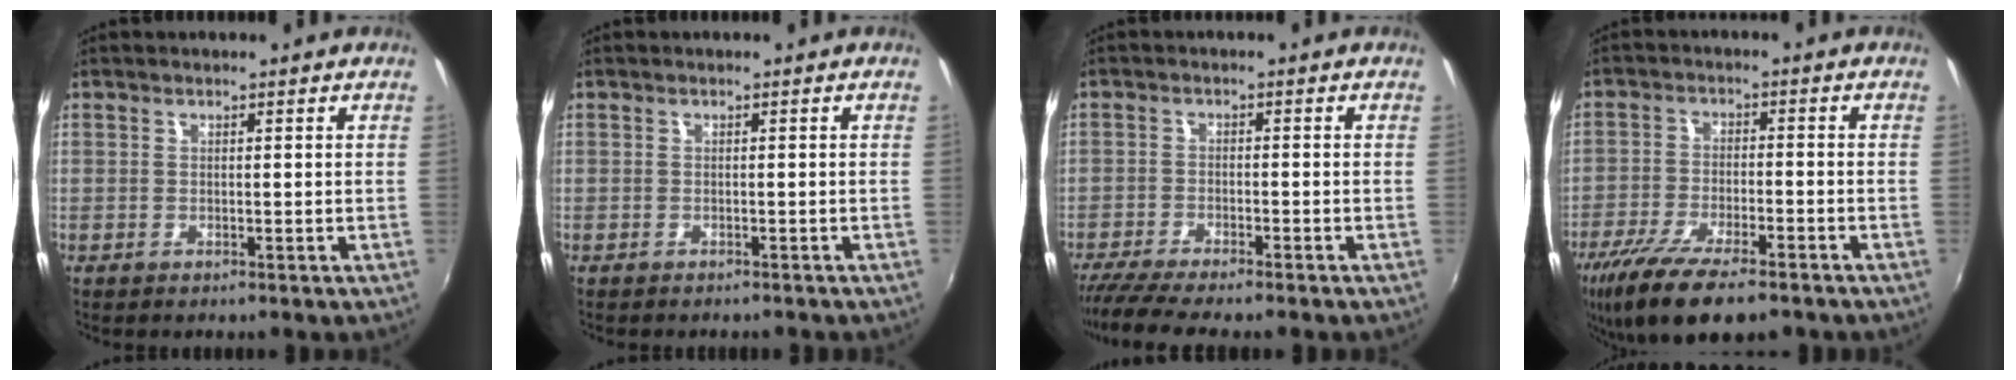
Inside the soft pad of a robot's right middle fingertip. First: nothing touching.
{"total": 2.1, "force": [-1.9, 0.5, 0.7], "torque": [-0.019, -0.012, -0.027]}
{"total": 8.5, "force": [-7.4, 0.3, 4.0], "torque": [-0.099, -0.029, -0.126]}
{"total": 15.2, "force": [-10.9, 4.3, 9.6], "torque": [-0.201, -0.049, -0.188]}